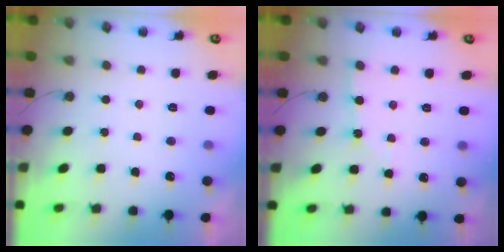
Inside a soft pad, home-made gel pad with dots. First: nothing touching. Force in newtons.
{"total": 3.0, "press": 3.0, "slide": 0.4}